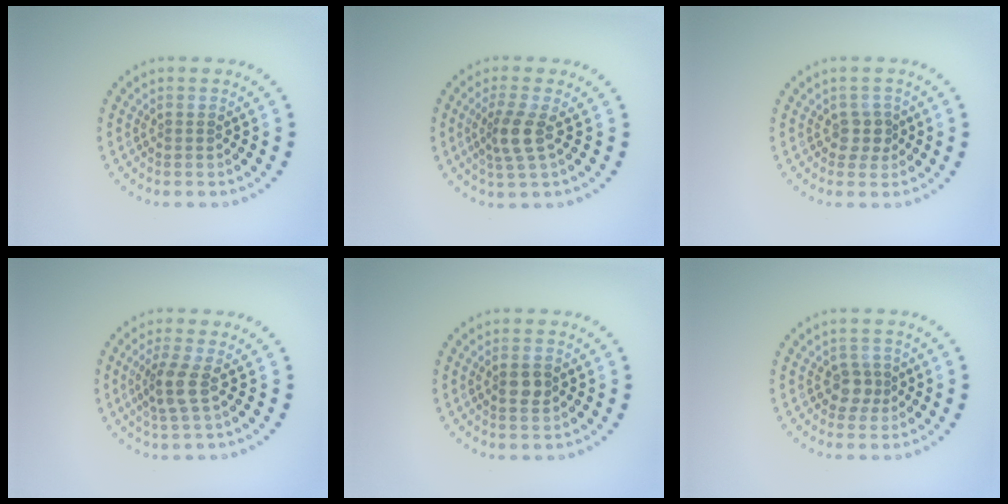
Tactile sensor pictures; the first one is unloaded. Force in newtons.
{"total": 2.8, "press": 2.1, "slide": 1.8}
{"total": 1.5, "press": 1.2, "slide": 0.8}
{"total": 2.6, "press": 2.1, "slide": 1.6}
{"total": 1.8, "press": 1.8, "slide": 0.4}
{"total": 1.9, "press": 1.5, "slide": 1.1}